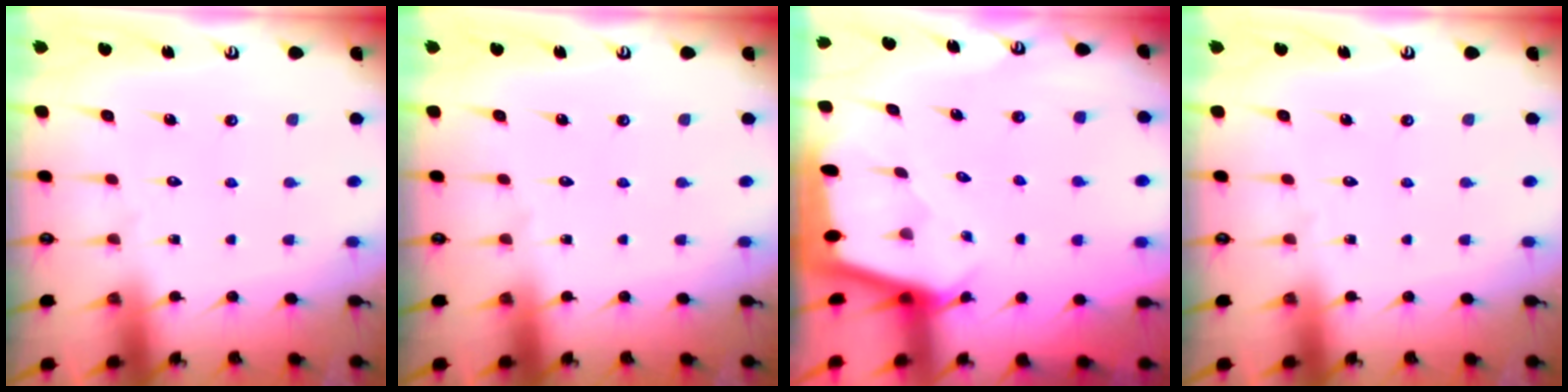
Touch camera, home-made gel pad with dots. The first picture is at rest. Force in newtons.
{"total": 0.0}
{"total": 2.2, "press": 2.2, "slide": 0.1}
{"total": 0.0}